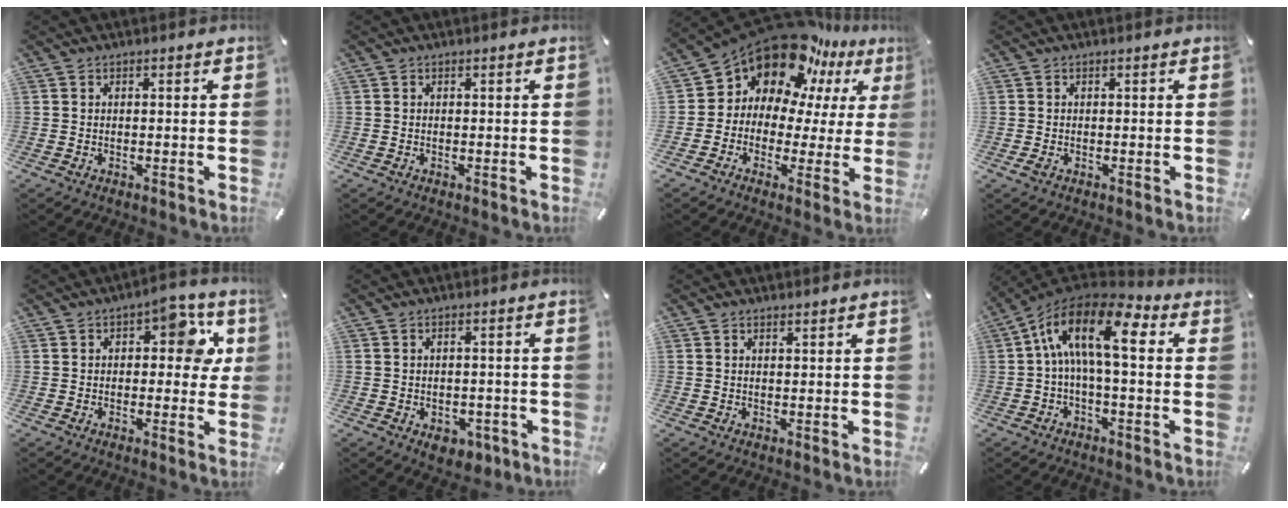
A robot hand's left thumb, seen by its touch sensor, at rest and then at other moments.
{"total": 0.0}
{"total": 16.7, "force": [11.8, 9.7, 6.8], "torque": [-0.140, -0.097, 0.208]}
{"total": 0.7, "force": [-0.3, 0.6, 0.3], "torque": [-0.004, 0.002, -0.006]}
{"total": 9.5, "force": [2.6, 5.3, 7.4], "torque": [-0.082, -0.006, 0.035]}
{"total": 4.7, "force": [-2.0, 3.3, 2.7], "torque": [-0.039, 0.005, -0.033]}
{"total": 0.8, "force": [0.7, 0.1, 0.3], "torque": [-0.006, -0.001, 0.013]}
{"total": 15.6, "force": [2.8, 6.3, 14.0], "torque": [-0.279, -0.007, 0.042]}